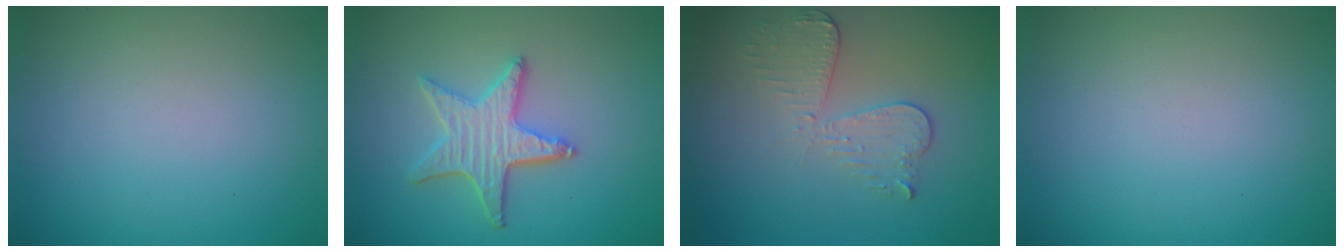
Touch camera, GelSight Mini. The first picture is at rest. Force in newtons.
{"total": 4.2, "press": 3.8, "slide": 1.7}
{"total": 3.1, "press": 2.7, "slide": 1.4}
{"total": 0.0}